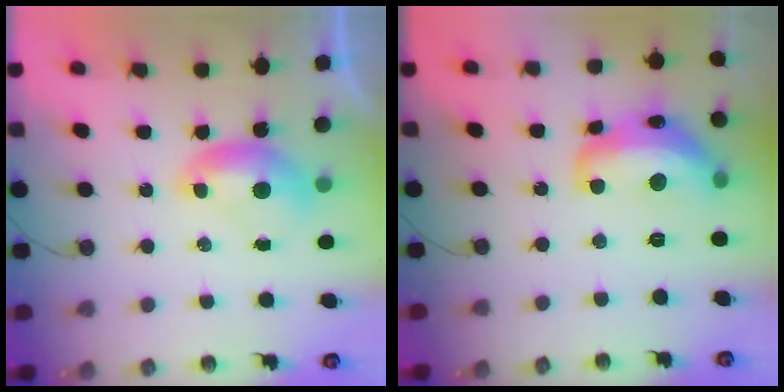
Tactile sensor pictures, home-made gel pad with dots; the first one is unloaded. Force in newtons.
{"total": 10.9, "press": 10.8, "slide": 1.0}